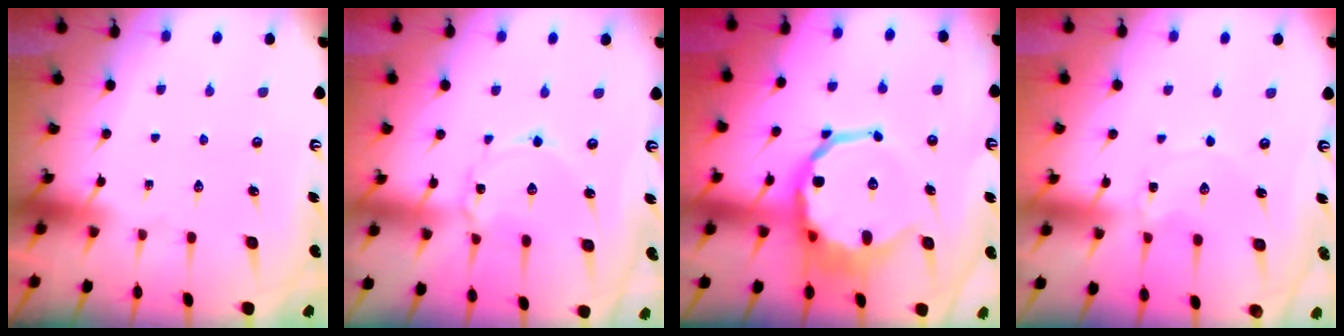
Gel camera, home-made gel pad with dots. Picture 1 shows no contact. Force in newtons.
{"total": 2.4, "press": 2.4, "slide": 0.1}
{"total": 13.2, "press": 12.8, "slide": 3.2}
{"total": 0.0}